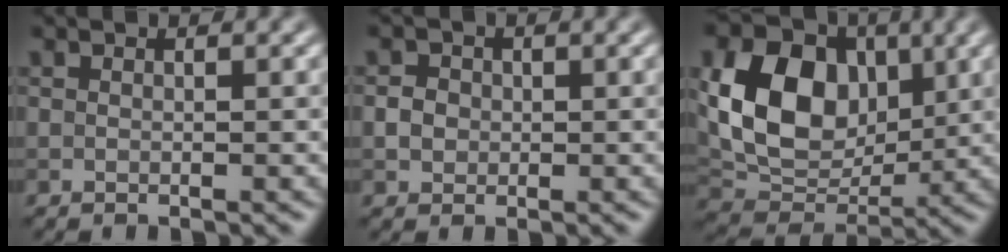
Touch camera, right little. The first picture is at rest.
{"total": 1.4, "force": [-0.2, 1.3, 0.5], "torque": [-0.006, -0.001, -0.005]}
{"total": 10.6, "force": [1.9, 7.8, 6.9], "torque": [-0.145, 0.002, 0.033]}